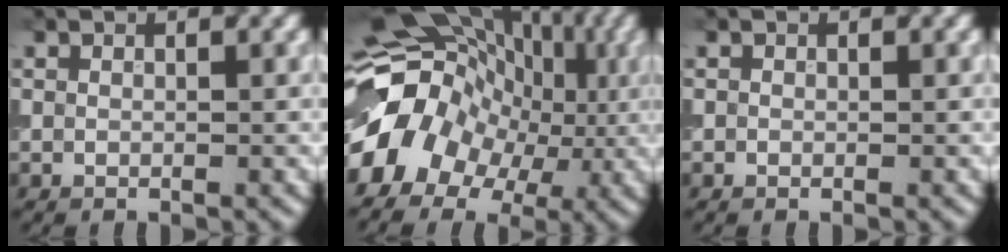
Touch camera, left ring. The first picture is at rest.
{"total": 13.1, "force": [-1.6, 10.2, 8.0], "torque": [-0.139, -0.001, -0.030]}
{"total": 0.0}